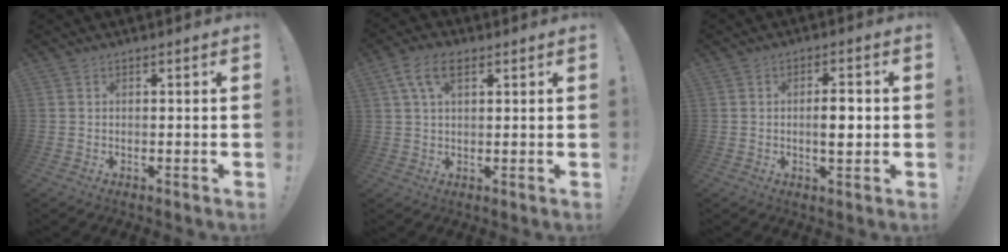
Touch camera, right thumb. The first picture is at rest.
{"total": 7.8, "force": [3.4, 4.2, 5.6], "torque": [-0.106, 0.009, 0.067]}
{"total": 5.2, "force": [-0.5, 1.7, 4.9], "torque": [-0.066, 0.000, -0.016]}